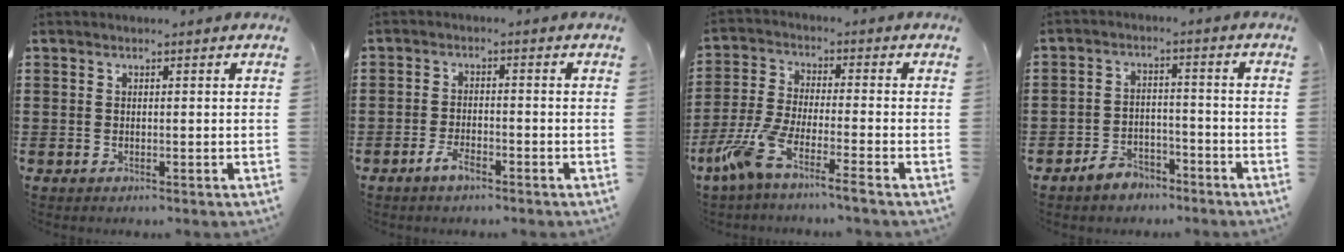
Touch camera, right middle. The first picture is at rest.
{"total": 3.1, "force": [-2.1, 0.9, 2.1], "torque": [-0.043, 0.000, -0.041]}
{"total": 7.0, "force": [-5.6, -0.1, 4.2], "torque": [-0.116, -0.023, -0.116]}
{"total": 4.1, "force": [-3.7, 1.5, 0.5], "torque": [-0.014, 0.010, -0.076]}